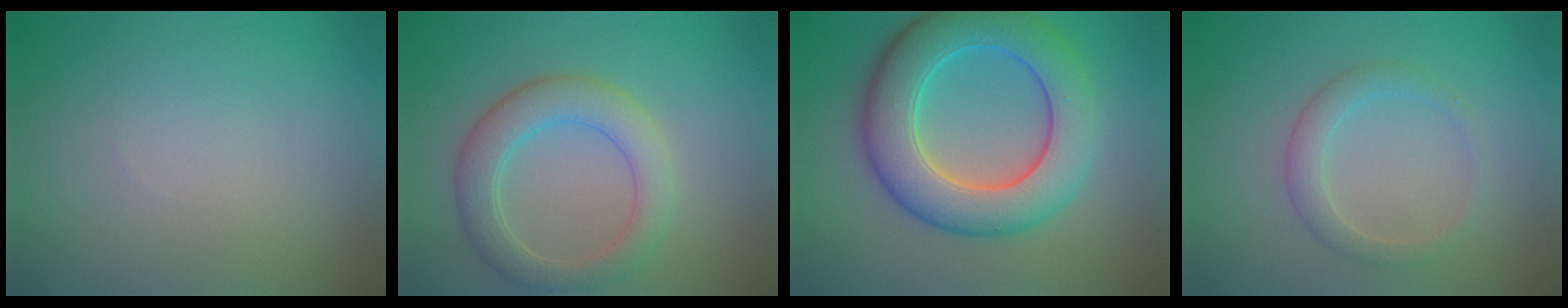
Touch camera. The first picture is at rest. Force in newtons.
{"total": 4.7, "press": 4.6, "slide": 0.4}
{"total": 9.2, "press": 9.2, "slide": 0.1}
{"total": 2.2, "press": 2.2, "slide": 0.1}